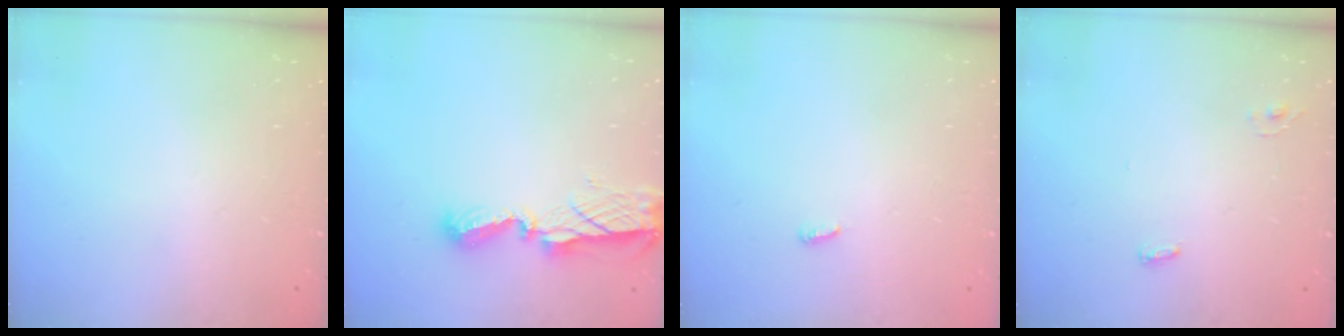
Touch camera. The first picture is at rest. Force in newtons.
{"total": 8.5, "press": 8.5, "slide": 0.3}
{"total": 2.9, "press": 2.9, "slide": 0.2}
{"total": 4.1, "press": 3.5, "slide": 2.2}